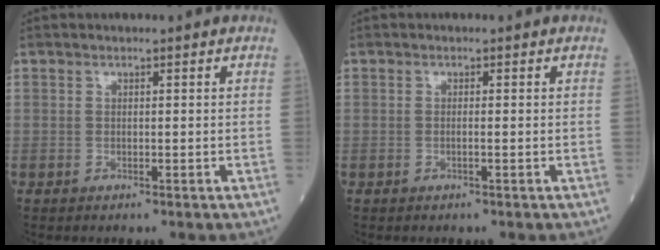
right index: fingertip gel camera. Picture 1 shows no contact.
{"total": 0.8, "force": [-0.2, 0.0, 0.8], "torque": [-0.016, 0.000, -0.004]}